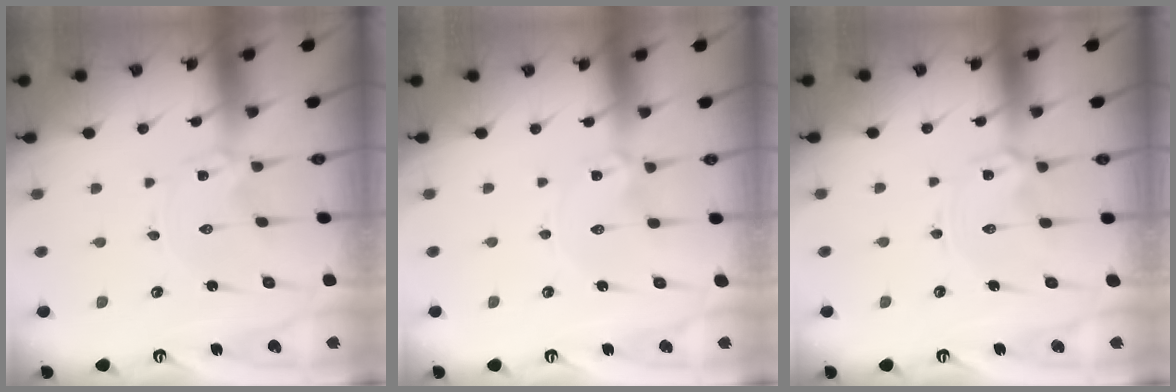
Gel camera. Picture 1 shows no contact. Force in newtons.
{"total": 1.2, "press": 1.1, "slide": 0.1}
{"total": 3.0, "press": 2.9, "slide": 0.4}